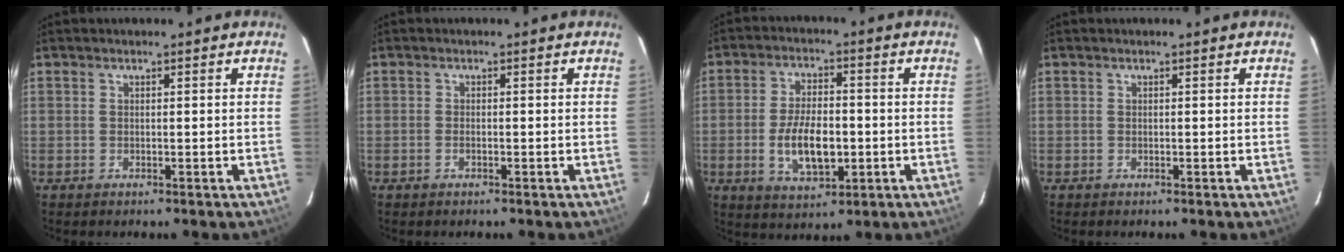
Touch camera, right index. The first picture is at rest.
{"total": 0.8, "force": [-0.4, 0.4, 0.6], "torque": [-0.013, 0.000, -0.008]}
{"total": 9.9, "force": [-2.0, 4.8, 8.4], "torque": [-0.166, -0.005, -0.029]}
{"total": 0.0}